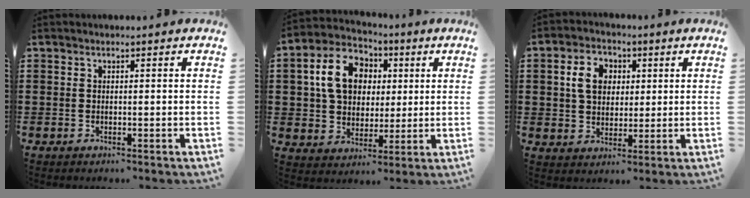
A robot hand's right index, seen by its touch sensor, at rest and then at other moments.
{"total": 10.7, "force": [2.0, 8.4, 6.3], "torque": [-0.145, 0.019, 0.033]}
{"total": 6.2, "force": [1.5, 4.9, 3.5], "torque": [-0.071, 0.011, 0.021]}